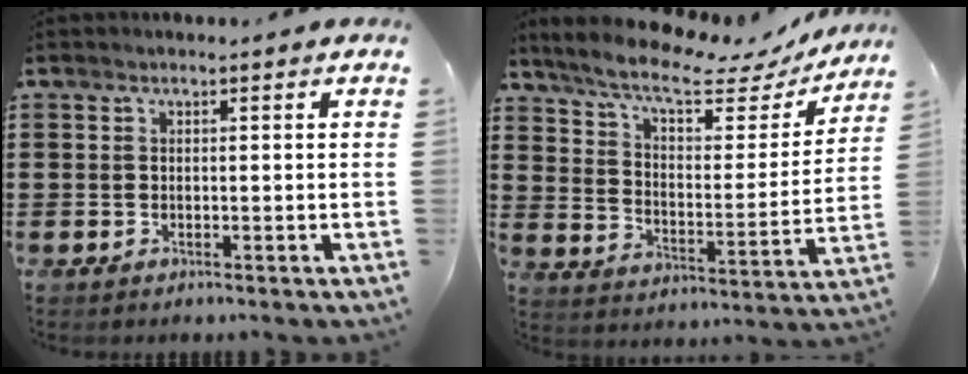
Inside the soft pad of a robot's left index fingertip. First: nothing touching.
{"total": 9.8, "force": [7.7, 2.3, 5.5], "torque": [-0.119, -0.039, 0.128]}